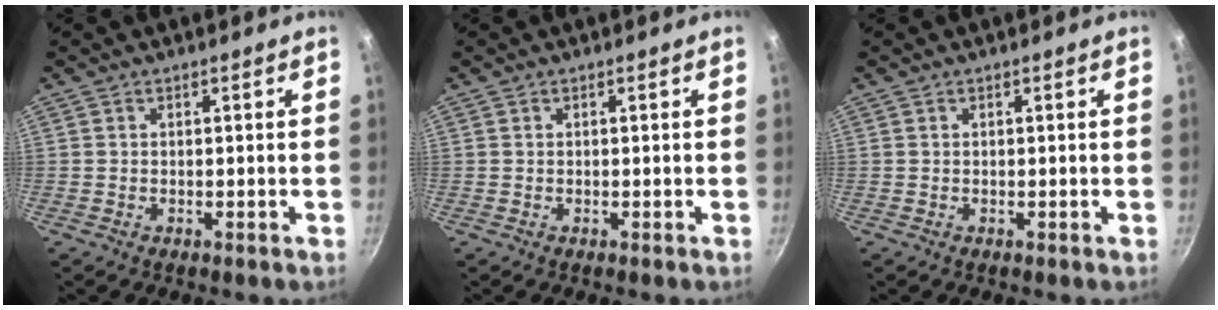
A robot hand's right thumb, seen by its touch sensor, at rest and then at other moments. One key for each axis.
{"total": 0.0}
{"total": 0.0}